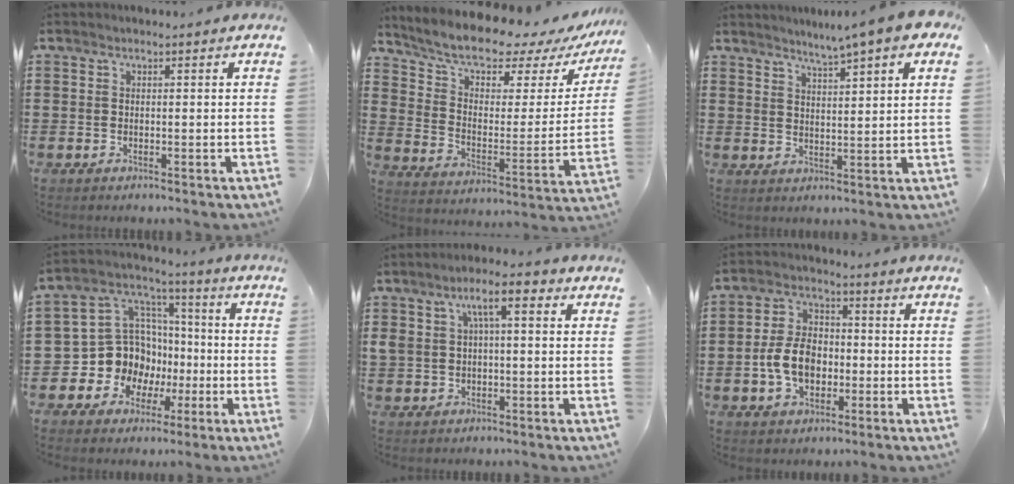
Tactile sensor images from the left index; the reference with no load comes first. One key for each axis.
{"total": 8.5, "fx": 7.3, "fy": 2.2, "fz": 3.7, "tx": -0.092, "ty": -0.055, "tz": 0.121}
{"total": 4.1, "fx": 3.6, "fy": -0.5, "fz": 1.9, "tx": -0.053, "ty": -0.019, "tz": 0.059}
{"total": 11.7, "fx": -2.5, "fy": 10.9, "fz": 3.3, "tx": -0.118, "ty": 0.000, "tz": -0.034}
{"total": 6.5, "fx": 2.0, "fy": 2.3, "fz": 5.7, "tx": -0.116, "ty": 0.014, "tz": 0.031}
{"total": 7.7, "fx": -1.7, "fy": 5.3, "fz": 5.4, "tx": -0.127, "ty": 0.007, "tz": -0.036}